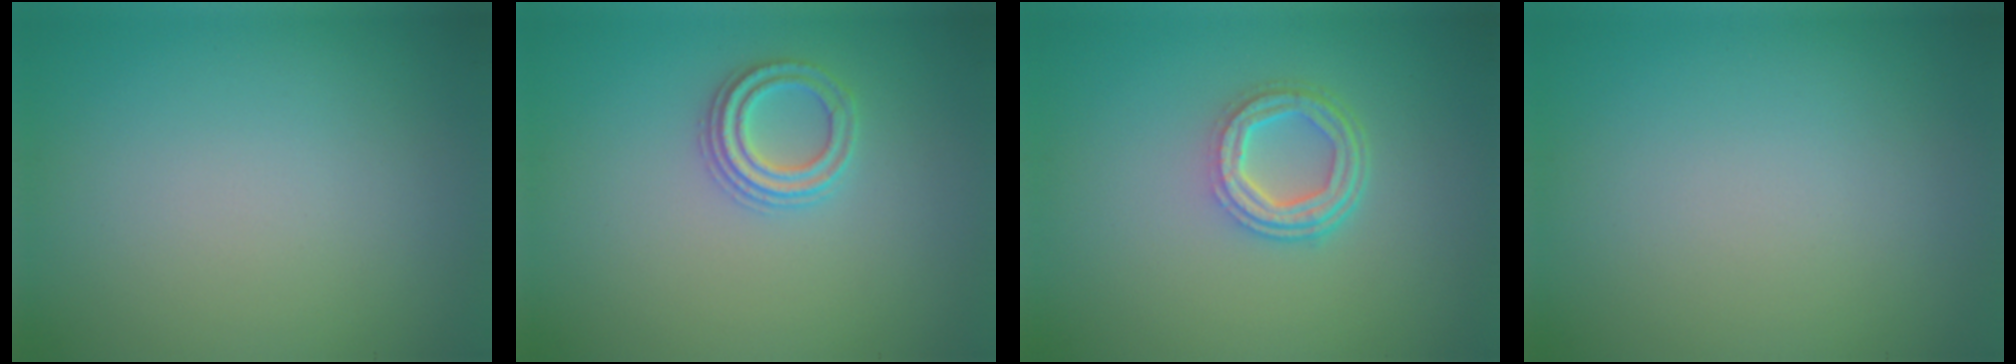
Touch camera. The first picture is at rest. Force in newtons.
{"total": 2.3, "press": 2.2, "slide": 0.5}
{"total": 3.9, "press": 2.9, "slide": 2.6}
{"total": 0.0}